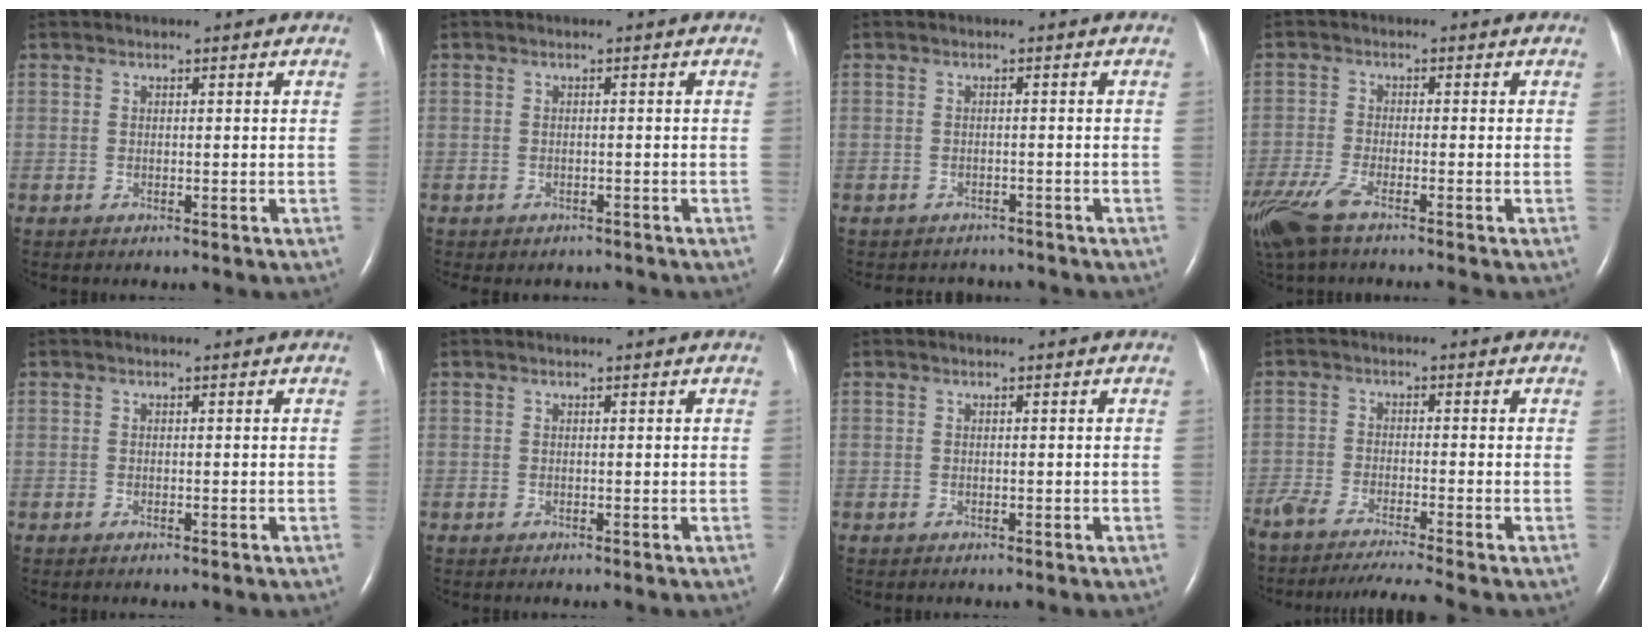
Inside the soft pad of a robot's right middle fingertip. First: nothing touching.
{"total": 1.9, "force": [-1.6, 1.0, 0.2], "torque": [-0.007, 0.000, -0.020]}
{"total": 4.1, "force": [-3.7, 1.7, 0.1], "torque": [-0.006, 0.002, -0.045]}
{"total": 8.5, "force": [-6.2, 1.2, 5.7], "torque": [-0.120, -0.019, -0.120]}
{"total": 0.6, "force": [-0.4, 0.1, 0.5], "torque": [-0.012, -0.002, -0.004]}
{"total": 0.0}
{"total": 0.0}
{"total": 12.6, "force": [-11.1, -1.1, 5.8], "torque": [-0.082, -0.032, -0.180]}